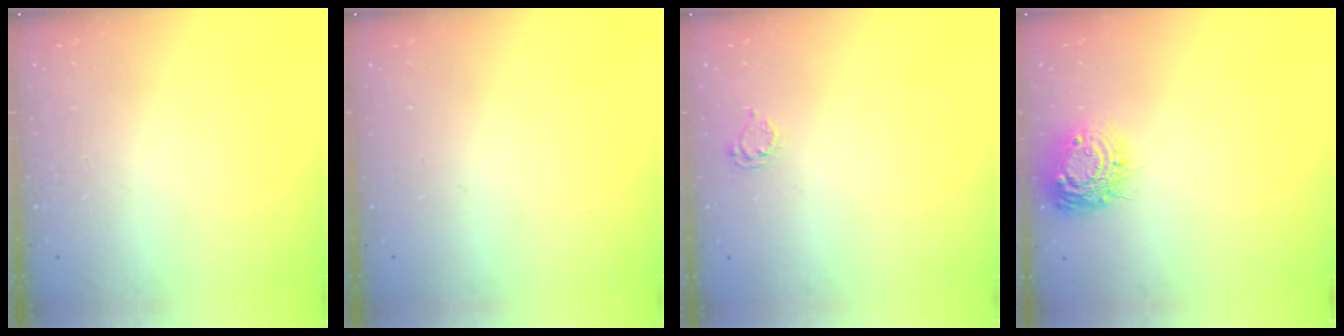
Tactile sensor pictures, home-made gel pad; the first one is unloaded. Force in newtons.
{"total": 0.0}
{"total": 3.8, "press": 3.8, "slide": 0.2}
{"total": 10.3, "press": 10.3, "slide": 0.7}